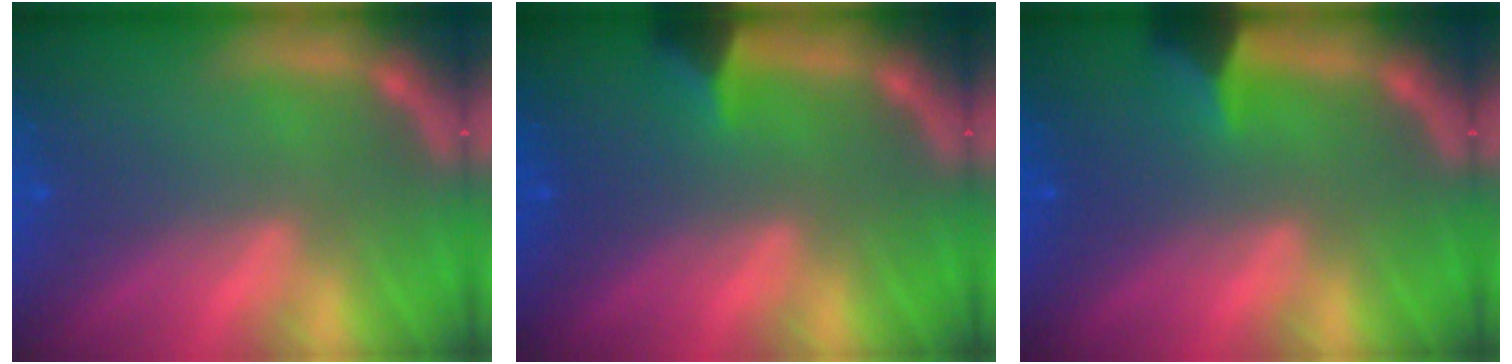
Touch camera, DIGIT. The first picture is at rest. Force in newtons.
{"total": 1.9}
{"total": 2.4}